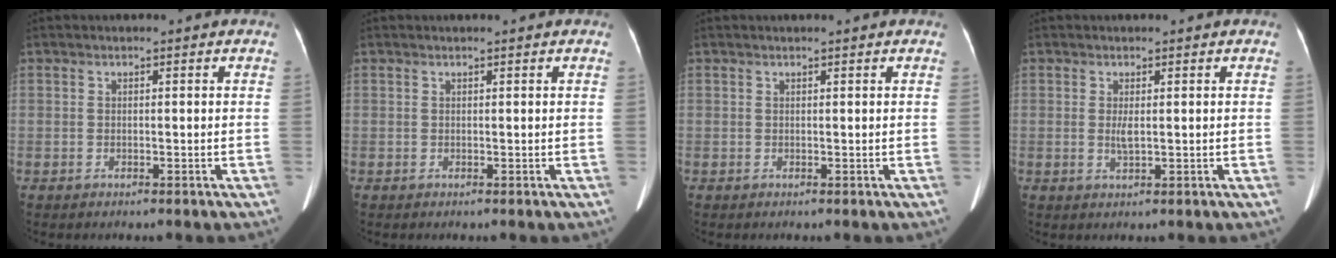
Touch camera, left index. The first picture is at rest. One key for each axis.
{"total": 1.0, "fx": 0.8, "fy": 0.0, "fz": 0.5, "tx": -0.006, "ty": 0.011, "tz": 0.013}
{"total": 1.3, "fx": 1.1, "fy": 0.1, "fz": 0.7, "tx": -0.008, "ty": 0.013, "tz": 0.015}
{"total": 1.6, "fx": 0.2, "fy": 0.3, "fz": 1.6, "tx": -0.035, "ty": -0.003, "tz": 0.005}